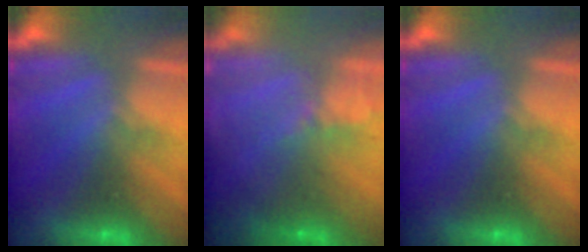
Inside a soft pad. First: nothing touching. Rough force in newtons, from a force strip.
{"total": 5.9}
{"total": 0.0}